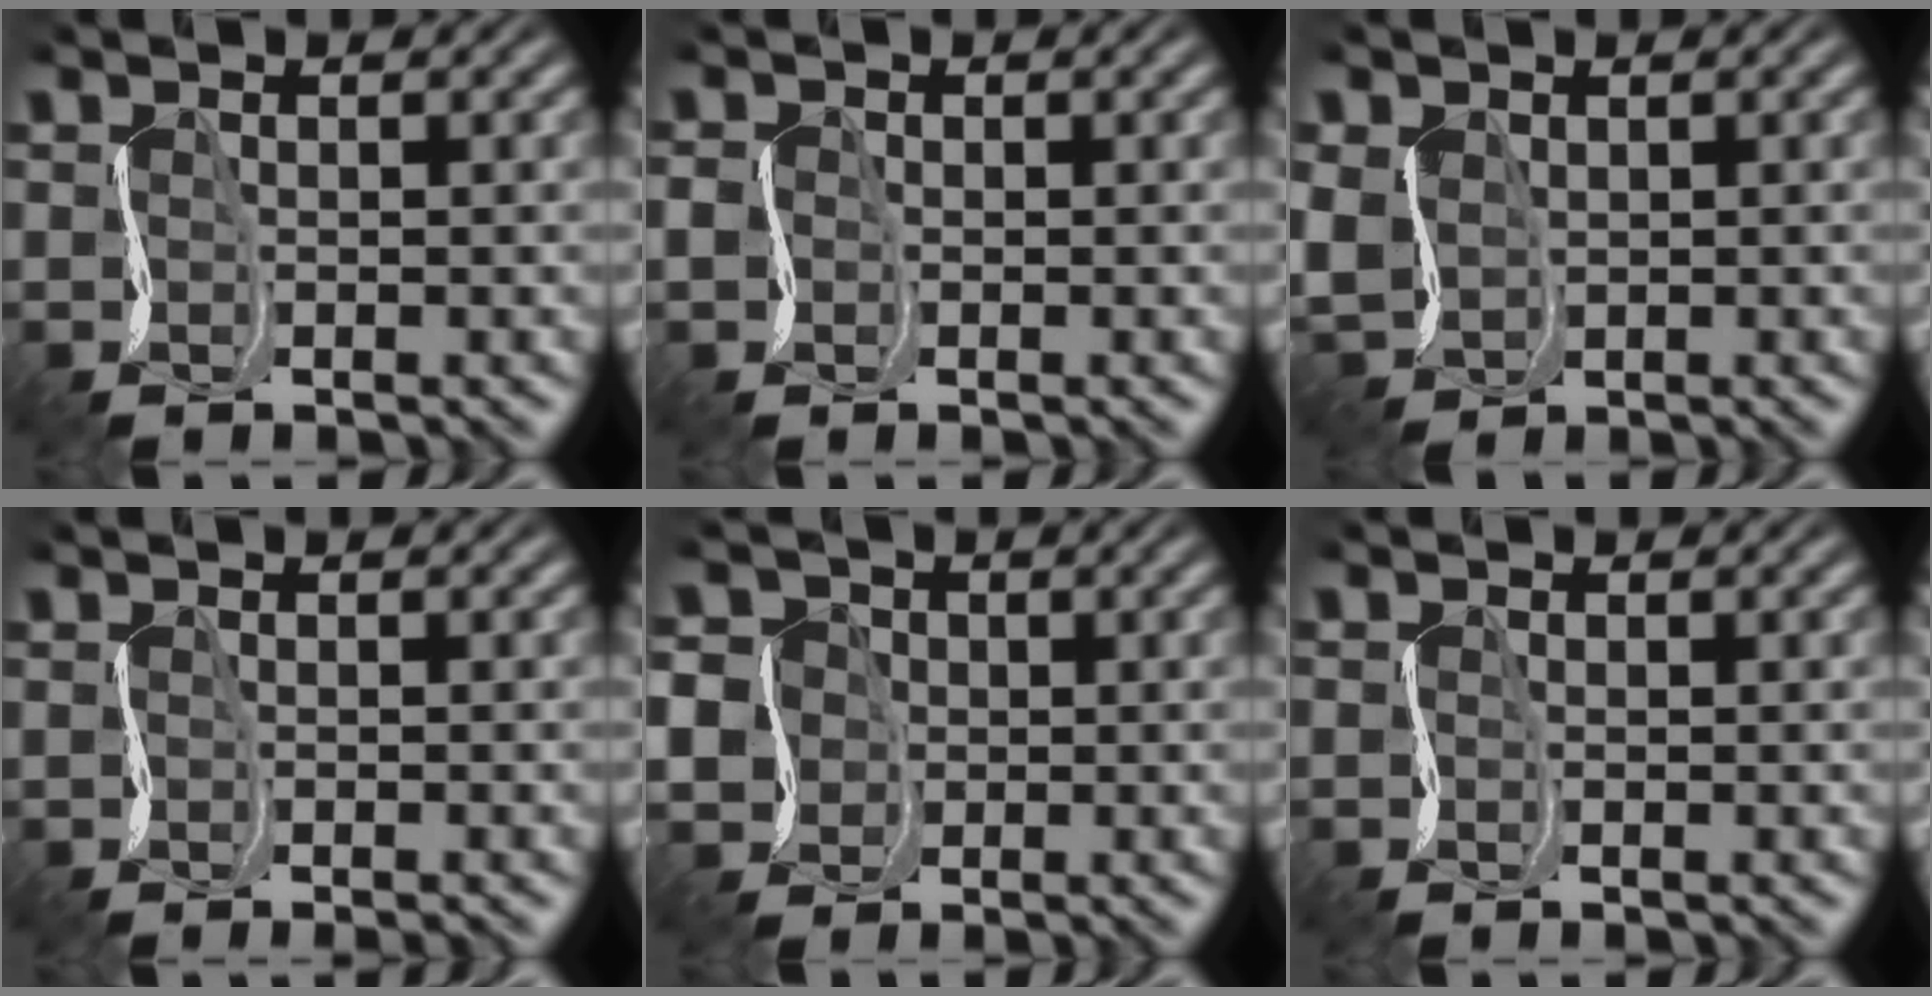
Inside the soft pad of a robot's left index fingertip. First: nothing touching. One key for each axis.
{"total": 1.2, "fx": -0.5, "fy": 1.0, "fz": 0.4, "tx": -0.010, "ty": -0.004, "tz": -0.018}
{"total": 2.7, "fx": 0.2, "fy": 2.3, "fz": 1.3, "tx": -0.046, "ty": -0.002, "tz": -0.002}
{"total": 0.7, "fx": -0.2, "fy": 0.0, "fz": 0.7, "tx": -0.011, "ty": -0.005, "tz": -0.011}
{"total": 6.5, "fx": -0.8, "fy": 6.1, "fz": 2.0, "tx": -0.055, "ty": 0.016, "tz": -0.050}
{"total": 0.0}